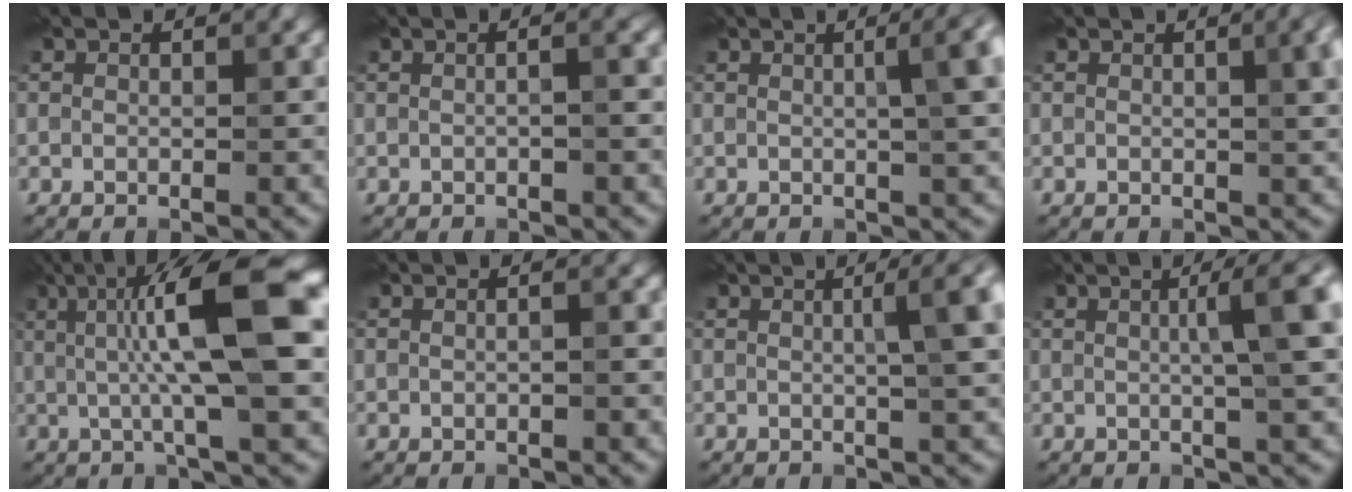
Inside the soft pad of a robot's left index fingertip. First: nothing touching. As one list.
[{"total": 2.4, "force": [0.4, 0.9, 2.2], "torque": [-0.013, 0.004, -0.010]}, {"total": 5.6, "force": [1.2, 2.0, 5.1], "torque": [-0.030, 0.030, 0.004]}, {"total": 4.1, "force": [0.8, 1.5, 3.7], "torque": [-0.031, 0.015, 0.011]}, {"total": 11.5, "force": [2.0, 2.1, 11.1], "torque": [-0.168, 0.017, 0.030]}, {"total": 1.4, "force": [0.2, 0.4, 1.3], "torque": [-0.008, -0.003, -0.006]}, {"total": 5.4, "force": [1.1, 1.4, 5.1], "torque": [-0.046, 0.024, 0.011]}, {"total": 6.2, "force": [1.2, 1.2, 6.0], "torque": [-0.063, 0.020, 0.018]}]